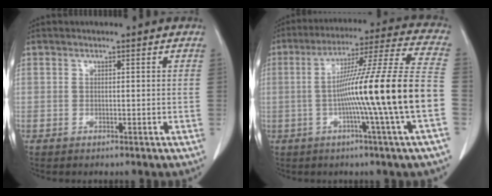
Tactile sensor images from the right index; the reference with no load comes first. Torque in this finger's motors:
{"motor_torque": [2.12, -0.03, 0.93, 0.21]}